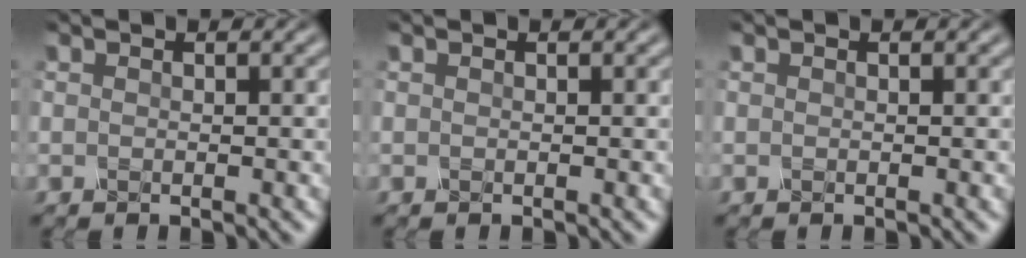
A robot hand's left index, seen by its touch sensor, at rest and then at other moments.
{"total": 0.0}
{"total": 0.0}